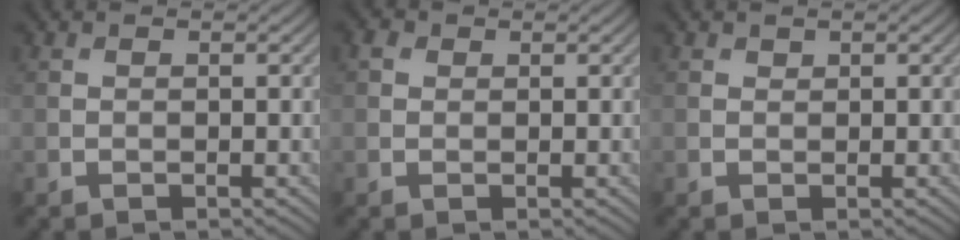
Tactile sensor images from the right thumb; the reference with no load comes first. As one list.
[{"total": 1.1, "force": [0.5, 0.9, 0.4], "torque": [-0.007, 0.002, 0.006]}, {"total": 0.5, "force": [0.4, 0.3, 0.0], "torque": [-0.001, -0.002, 0.009]}]